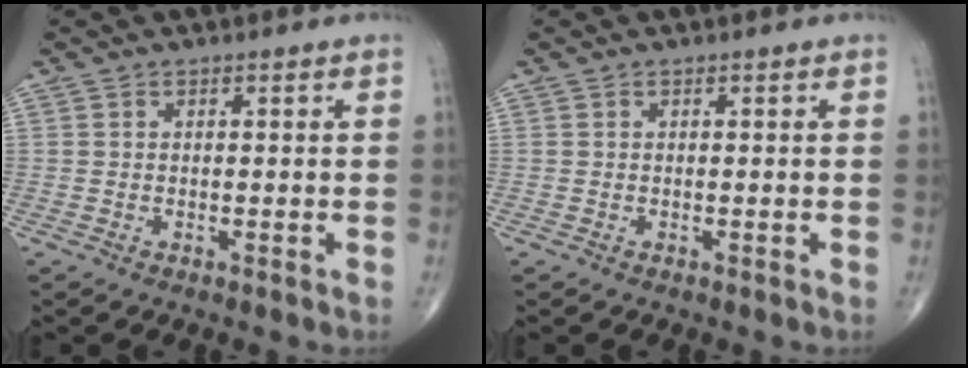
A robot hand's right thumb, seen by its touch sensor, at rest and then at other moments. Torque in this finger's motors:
{"motor_torque": [0.00, -0.14, 0.13, 0.02, -0.01]}